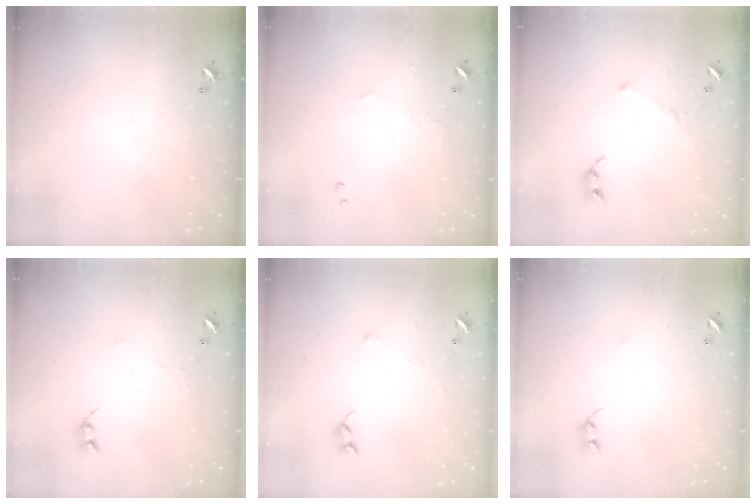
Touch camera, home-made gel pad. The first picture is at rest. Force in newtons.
{"total": 0.6, "press": 0.4, "slide": 0.5}
{"total": 3.7, "press": 3.6, "slide": 0.5}
{"total": 0.9, "press": 0.8, "slide": 0.3}
{"total": 5.3, "press": 5.3, "slide": 0.6}
{"total": 5.1, "press": 5.0, "slide": 0.5}